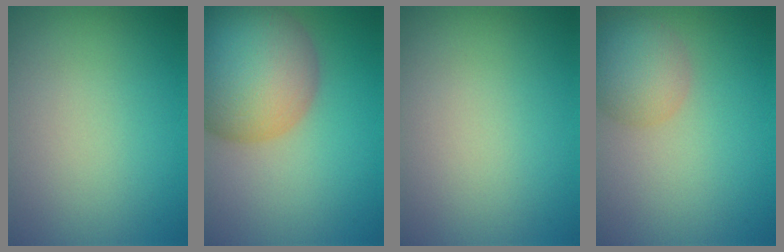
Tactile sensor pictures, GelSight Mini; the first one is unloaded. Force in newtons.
{"total": 11.9, "press": 11.9, "slide": 0.6}
{"total": 0.0}
{"total": 3.9, "press": 3.9, "slide": 0.1}